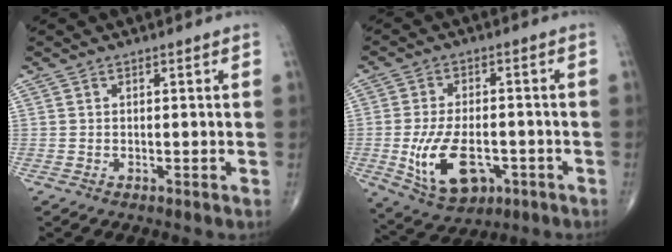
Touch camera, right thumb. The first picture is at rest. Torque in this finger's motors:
{"motor_torque": [-0.10, 1.07, 0.73, 0.49, 0.31]}